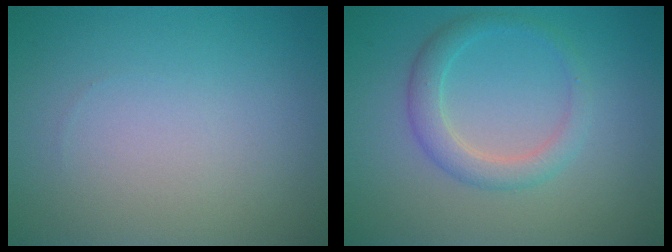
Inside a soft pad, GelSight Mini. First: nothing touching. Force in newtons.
{"total": 2.7, "press": 2.7, "slide": 0.1}